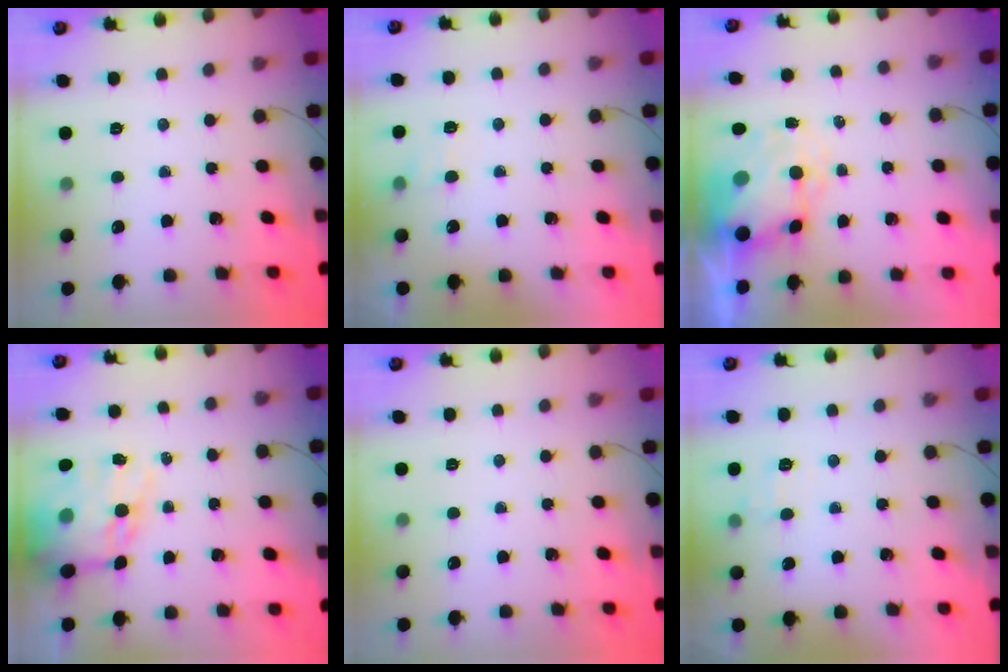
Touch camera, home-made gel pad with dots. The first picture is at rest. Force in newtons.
{"total": 6.5, "press": 6.4, "slide": 1.4}
{"total": 6.3, "press": 6.1, "slide": 1.7}
{"total": 14.9, "press": 14.4, "slide": 3.7}
{"total": 0.0}
{"total": 6.9, "press": 6.7, "slide": 1.7}